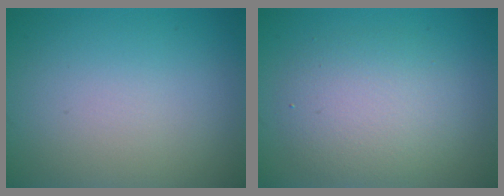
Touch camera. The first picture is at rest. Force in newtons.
{"total": 4.3, "press": 4.3, "slide": 0.4}